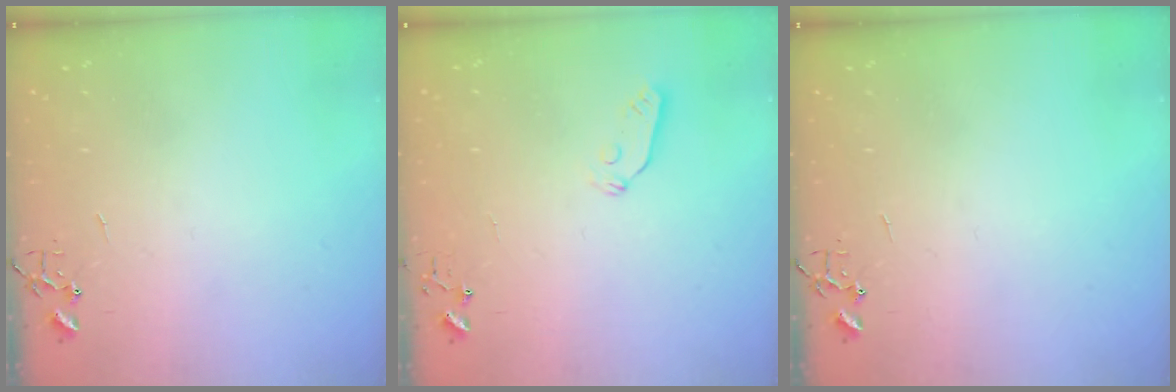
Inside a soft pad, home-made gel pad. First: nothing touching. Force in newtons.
{"total": 3.8, "press": 3.7, "slide": 0.5}
{"total": 0.0}